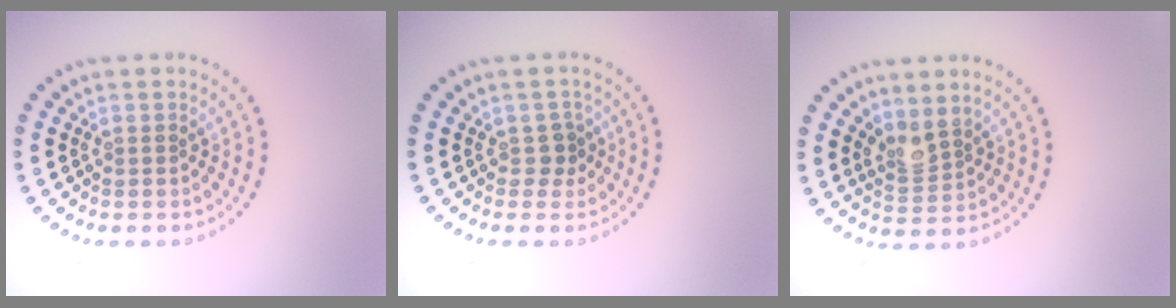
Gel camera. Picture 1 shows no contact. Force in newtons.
{"total": 1.3, "press": 1.0, "slide": 0.9}
{"total": 2.2, "press": 1.6, "slide": 1.5}